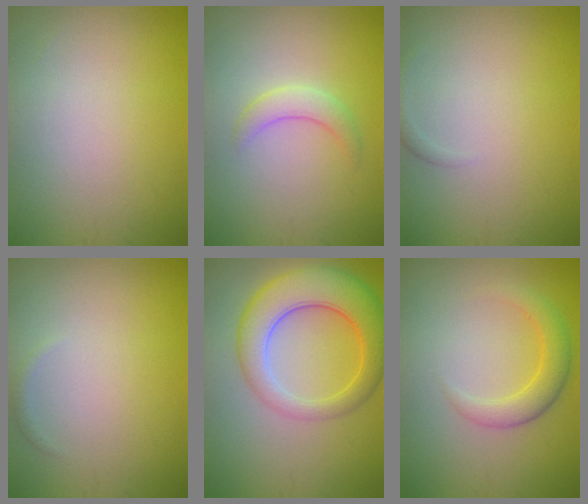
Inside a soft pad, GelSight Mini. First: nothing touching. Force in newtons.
{"total": 2.0, "press": 2.0, "slide": 0.1}
{"total": 0.7, "press": 0.7, "slide": 0.0}
{"total": 0.6, "press": 0.6, "slide": 0.0}
{"total": 7.5, "press": 7.5, "slide": 0.2}
{"total": 3.0, "press": 3.0, "slide": 0.1}